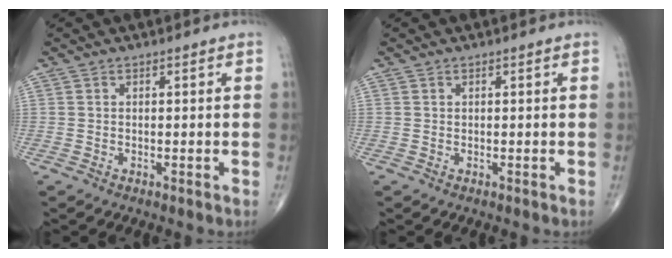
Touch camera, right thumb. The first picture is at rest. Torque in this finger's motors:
{"motor_torque": [-0.04, -0.18, 0.12, 0.05, -0.03]}